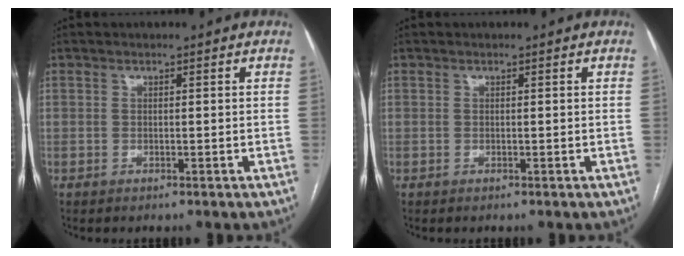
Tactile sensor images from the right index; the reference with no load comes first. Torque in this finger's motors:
{"motor_torque": [0.00, 0.00, 0.00, 0.00]}